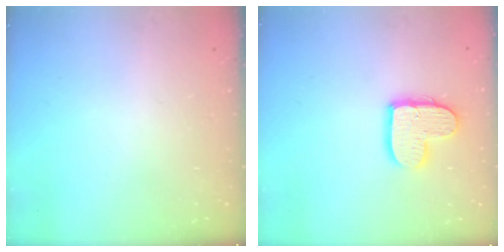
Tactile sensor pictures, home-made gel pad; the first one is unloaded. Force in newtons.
{"total": 10.8, "press": 10.7, "slide": 0.9}